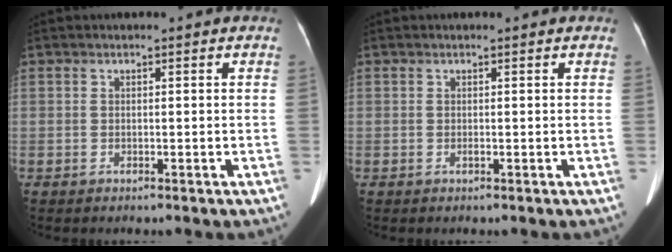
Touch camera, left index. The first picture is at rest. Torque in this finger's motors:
{"motor_torque": [0.30, 0.07, 0.03, 0.00]}